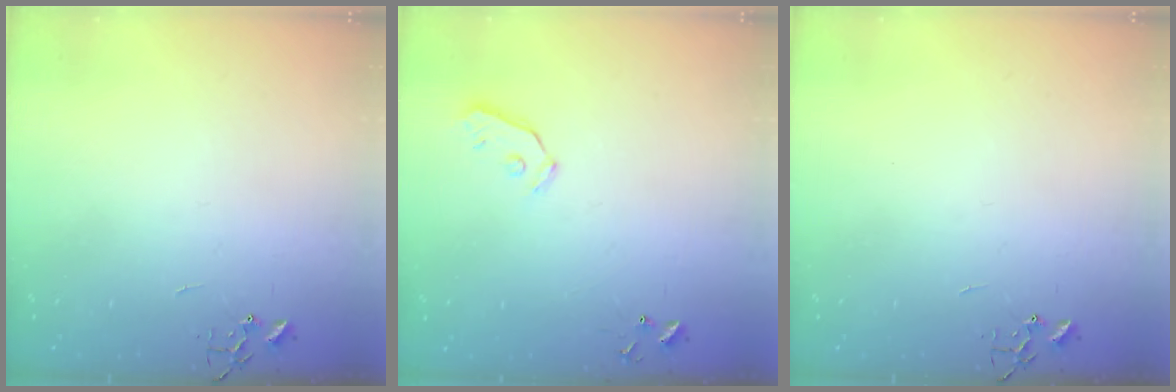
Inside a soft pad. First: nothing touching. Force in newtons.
{"total": 3.7, "press": 3.6, "slide": 0.8}
{"total": 0.0}